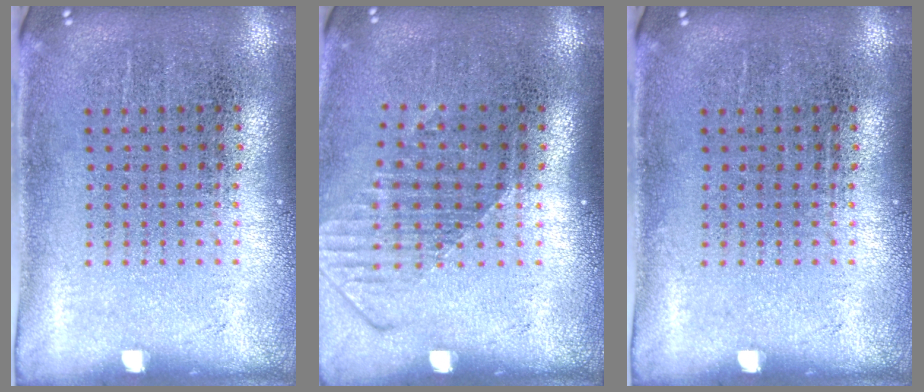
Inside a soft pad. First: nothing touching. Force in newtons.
{"total": 1.6, "press": 1.2, "slide": 1.1}
{"total": 0.0}